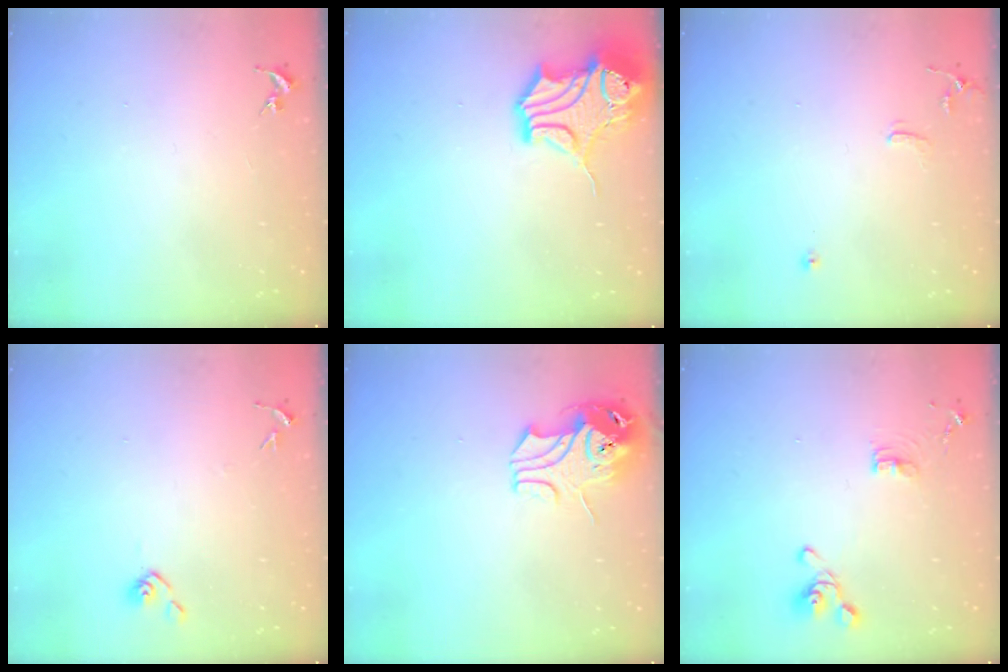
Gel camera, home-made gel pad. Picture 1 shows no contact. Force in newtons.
{"total": 15.4, "press": 15.2, "slide": 2.5}
{"total": 6.9, "press": 6.9, "slide": 0.7}
{"total": 5.9, "press": 5.9, "slide": 0.5}
{"total": 10.1, "press": 10.0, "slide": 1.3}
{"total": 9.9, "press": 9.7, "slide": 1.9}